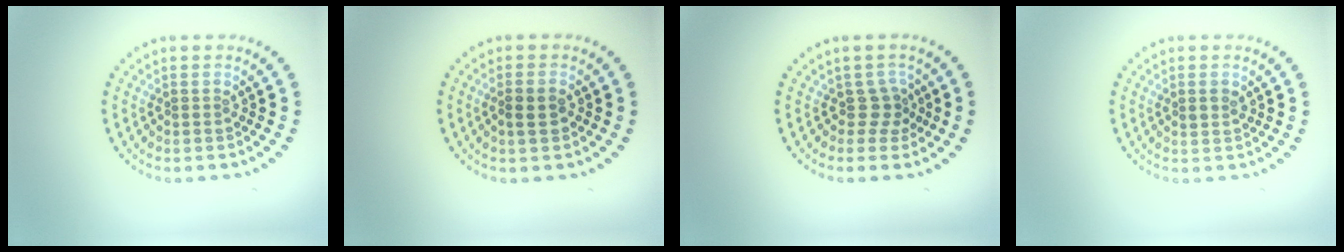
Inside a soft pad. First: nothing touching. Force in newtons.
{"total": 2.0, "press": 2.0, "slide": 0.5}
{"total": 1.9, "press": 1.2, "slide": 1.4}
{"total": 1.2, "press": 1.2, "slide": 0.2}